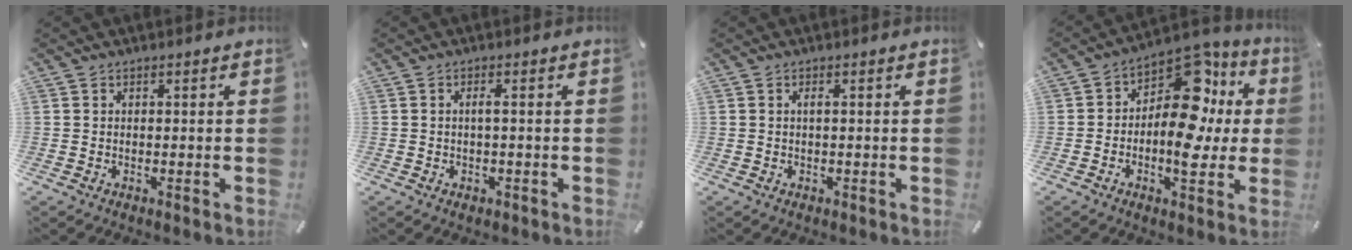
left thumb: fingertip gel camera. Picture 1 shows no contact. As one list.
[{"total": 2.0, "force": [-0.1, 0.7, 1.9], "torque": [-0.035, 0.003, -0.003]}, {"total": 1.1, "force": [0.0, 0.4, 1.1], "torque": [-0.020, 0.003, -0.001]}, {"total": 16.6, "force": [1.7, 10.2, 13.0], "torque": [-0.178, -0.021, 0.028]}]